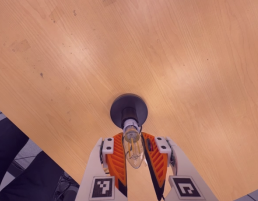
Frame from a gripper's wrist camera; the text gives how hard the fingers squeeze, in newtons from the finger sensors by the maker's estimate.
{"total": 12.9, "left": 12.0, "right": 13.8}